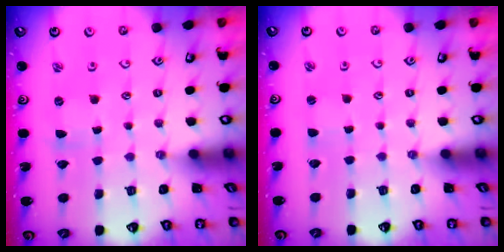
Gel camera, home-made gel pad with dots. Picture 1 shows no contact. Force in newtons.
{"total": 1.1, "press": 1.1, "slide": 0.2}